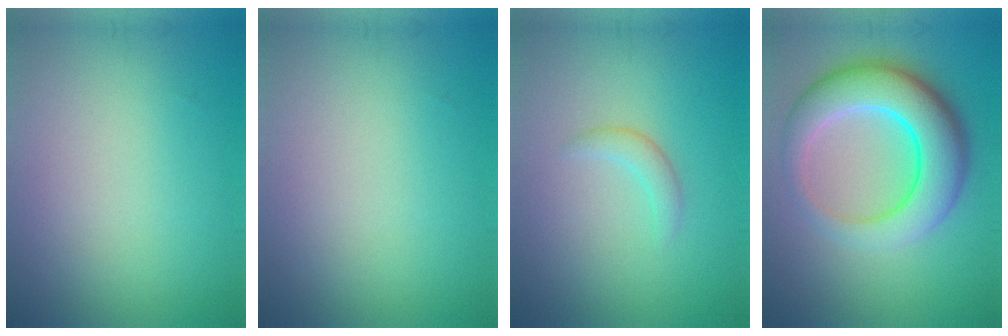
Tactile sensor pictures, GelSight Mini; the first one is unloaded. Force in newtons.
{"total": 0.0}
{"total": 1.4, "press": 1.4, "slide": 0.2}
{"total": 8.7, "press": 8.7, "slide": 0.2}